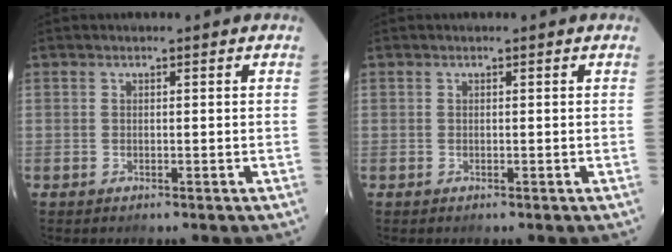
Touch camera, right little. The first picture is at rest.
{"total": 0.0}